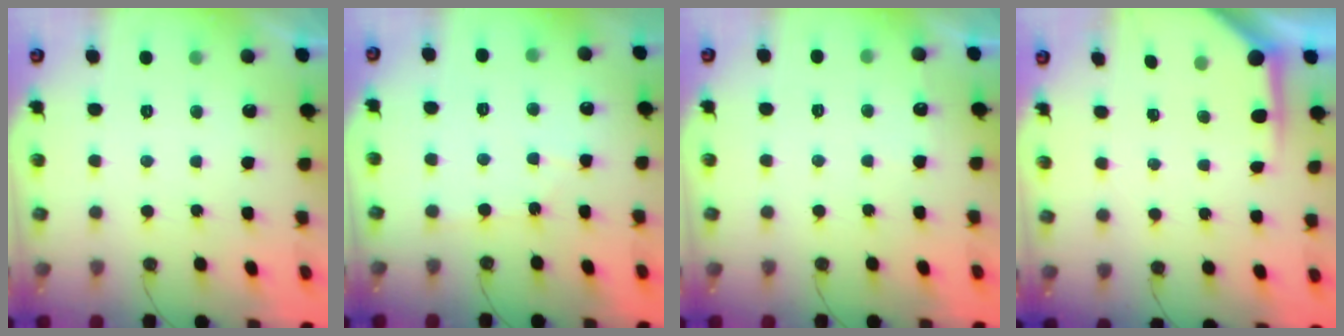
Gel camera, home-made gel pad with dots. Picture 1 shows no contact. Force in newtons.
{"total": 3.0, "press": 2.9, "slide": 0.5}
{"total": 3.6, "press": 3.6, "slide": 0.5}
{"total": 4.7, "press": 4.6, "slide": 0.5}